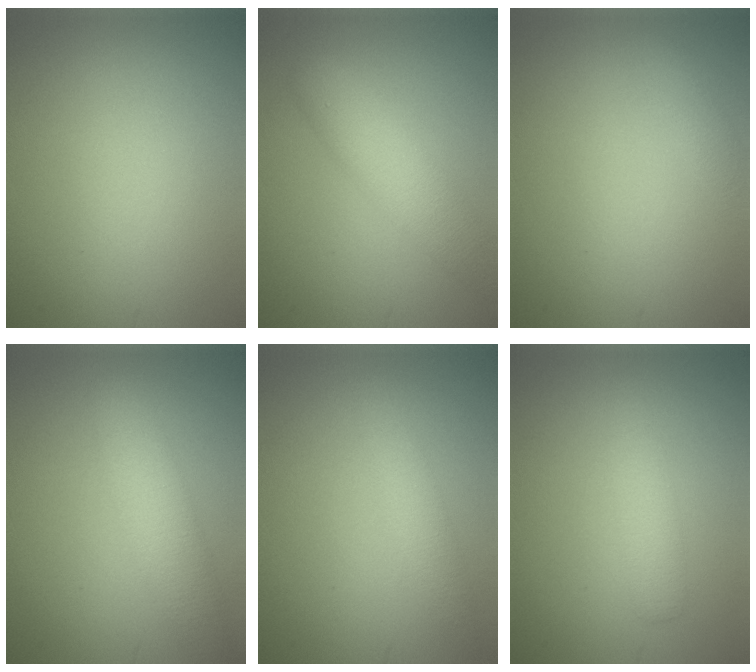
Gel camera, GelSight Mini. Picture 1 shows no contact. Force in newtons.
{"total": 4.6, "press": 4.6, "slide": 0.3}
{"total": 1.6, "press": 1.6, "slide": 0.2}
{"total": 4.7, "press": 4.6, "slide": 0.3}
{"total": 2.7, "press": 2.6, "slide": 0.2}
{"total": 2.3, "press": 2.3, "slide": 0.0}